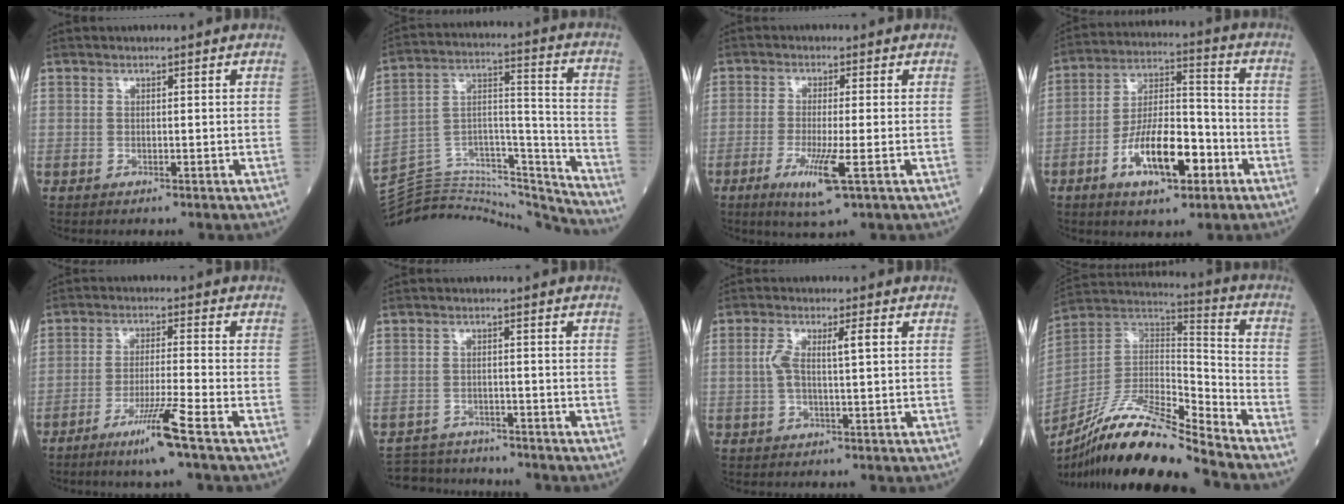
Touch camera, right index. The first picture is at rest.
{"total": 23.7, "force": [-23.0, 3.5, 4.3], "torque": [-0.090, 0.049, -0.355]}
{"total": 6.3, "force": [-2.6, 0.1, 5.8], "torque": [-0.110, -0.018, -0.045]}
{"total": 12.9, "force": [-5.5, 4.4, 10.8], "torque": [-0.202, 0.010, -0.095]}
{"total": 7.6, "force": [-4.6, -1.2, 5.9], "torque": [-0.104, -0.020, -0.090]}
{"total": 6.8, "force": [-6.5, 1.9, 0.4], "torque": [-0.003, 0.005, -0.101]}
{"total": 4.5, "force": [0.7, 0.8, 4.4], "torque": [-0.096, 0.017, 0.010]}
{"total": 19.0, "force": [-15.2, 1.3, 11.4], "torque": [-0.232, 0.001, -0.282]}